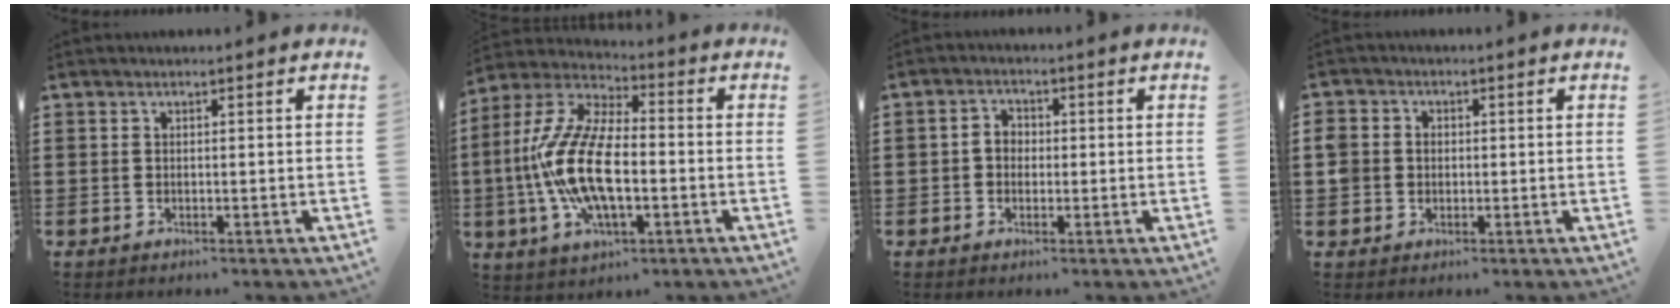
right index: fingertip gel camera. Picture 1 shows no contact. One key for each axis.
{"total": 13.8, "fx": -2.6, "fy": 6.0, "fz": 12.1, "tx": -0.281, "ty": -0.009, "tz": -0.053}
{"total": 2.5, "fx": -0.4, "fy": 2.0, "fz": 1.4, "tx": -0.032, "ty": 0.007, "tz": -0.009}
{"total": 3.1, "fx": -0.2, "fy": 2.9, "fz": 0.9, "tx": -0.035, "ty": 0.009, "tz": -0.008}